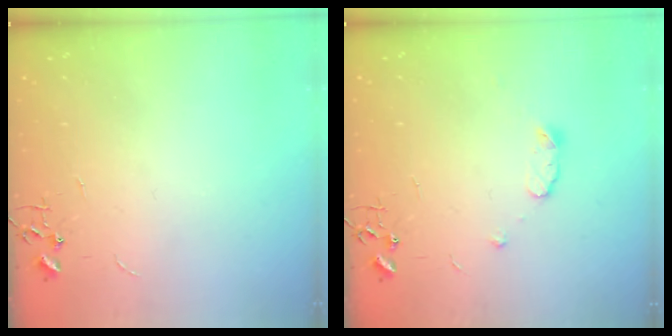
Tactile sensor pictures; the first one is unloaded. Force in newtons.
{"total": 6.1, "press": 6.1, "slide": 0.8}